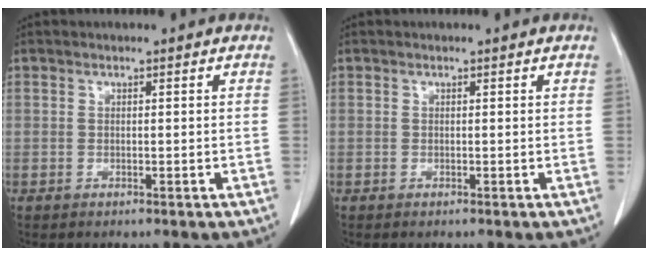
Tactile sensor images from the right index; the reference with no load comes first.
{"total": 0.0}